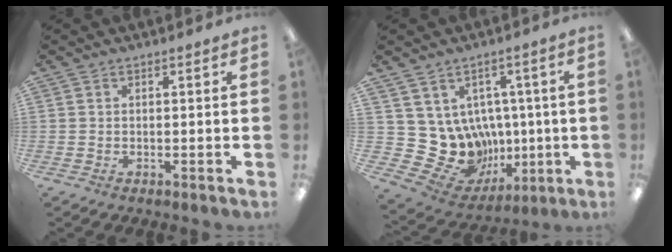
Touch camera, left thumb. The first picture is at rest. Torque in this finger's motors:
{"motor_torque": [-0.37, 0.48, -0.04, -0.08, 0.00]}